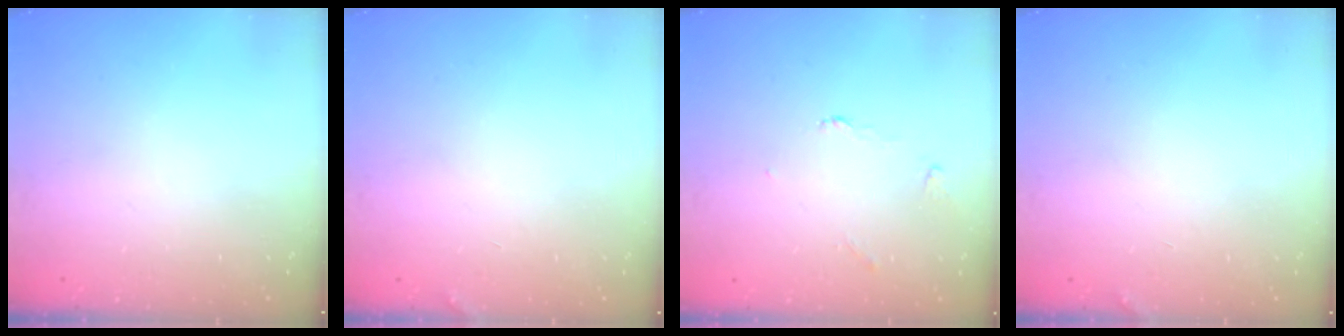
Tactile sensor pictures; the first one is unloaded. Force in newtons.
{"total": 2.0, "press": 2.0, "slide": 0.2}
{"total": 2.5, "press": 2.5, "slide": 0.3}
{"total": 2.0, "press": 2.0, "slide": 0.2}